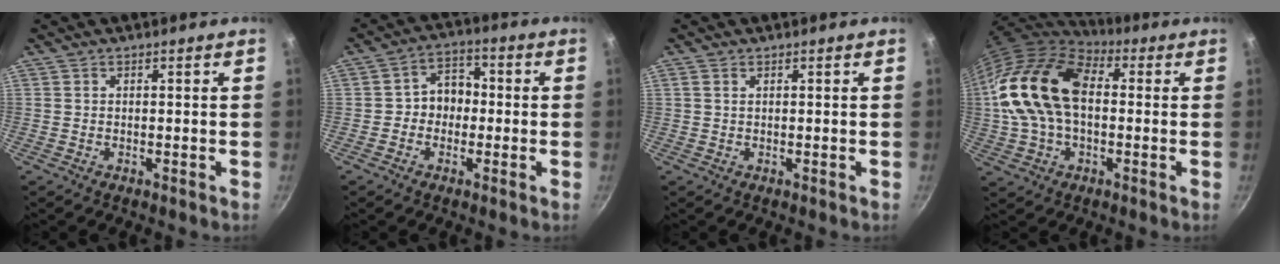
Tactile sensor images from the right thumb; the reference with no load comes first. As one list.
[{"total": 6.5, "force": [-0.7, 5.4, 3.5], "torque": [-0.011, 0.022, -0.022]}, {"total": 0.9, "force": [0.4, 0.5, 0.7], "torque": [-0.014, 0.002, 0.007]}, {"total": 20.2, "force": [1.4, 13.1, 15.3], "torque": [-0.285, 0.035, 0.016]}]